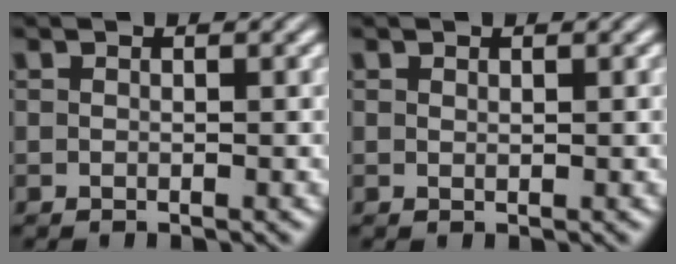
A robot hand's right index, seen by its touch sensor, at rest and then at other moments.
{"total": 0.7, "force": [0.4, -0.6, 0.1], "torque": [0.002, -0.003, 0.012]}